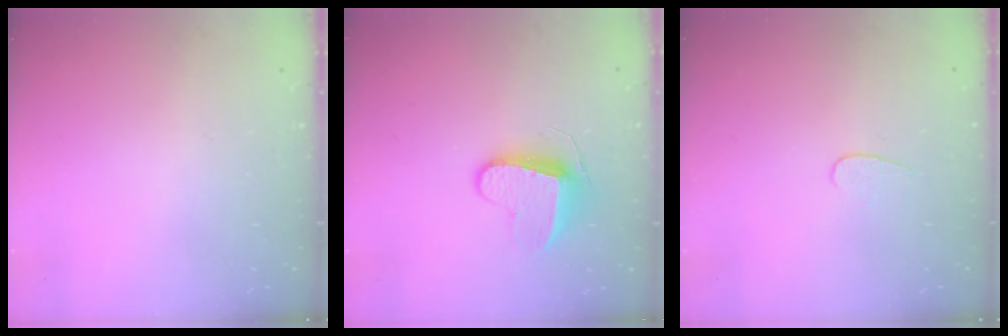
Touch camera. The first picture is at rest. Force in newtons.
{"total": 9.0, "press": 9.0, "slide": 0.4}
{"total": 3.8, "press": 3.8, "slide": 0.4}